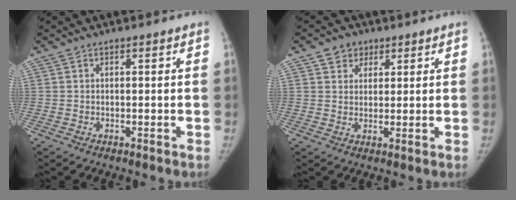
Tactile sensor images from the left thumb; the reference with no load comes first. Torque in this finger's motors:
{"motor_torque": [-0.02, -0.02, 0.43, -0.38, 0.03]}